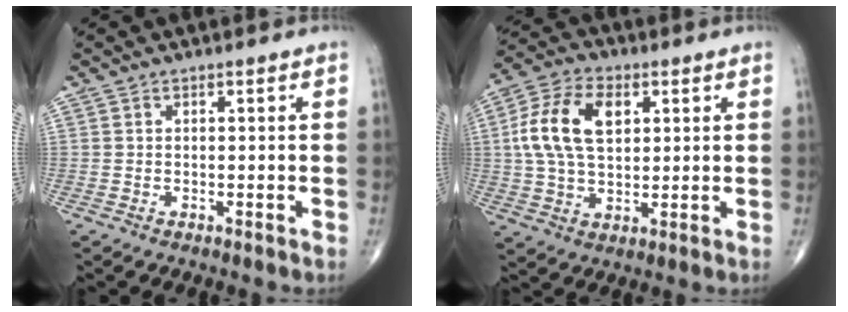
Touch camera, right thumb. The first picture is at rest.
{"total": 13.4, "force": [3.0, 8.1, 10.2], "torque": [-0.194, 0.009, 0.052]}